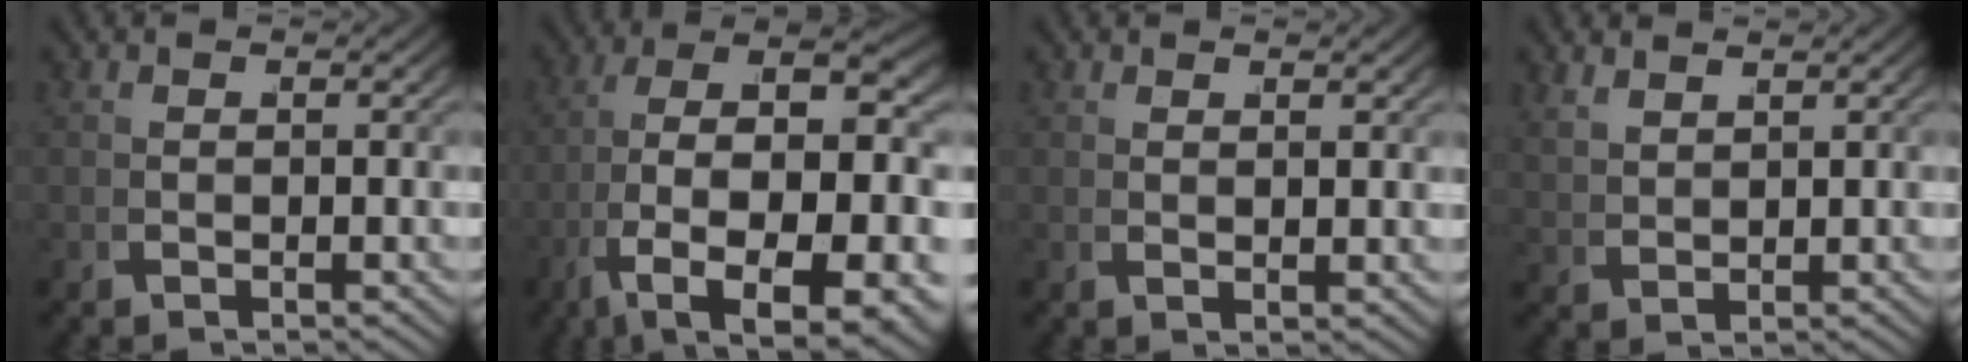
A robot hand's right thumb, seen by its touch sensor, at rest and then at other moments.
{"total": 13.9, "force": [-2.6, 6.6, 12.0], "torque": [-0.247, -0.059, -0.004]}
{"total": 1.0, "force": [0.9, -0.1, 0.5], "torque": [-0.007, 0.001, 0.020]}
{"total": 2.1, "force": [2.1, 0.3, 0.5], "torque": [-0.004, 0.005, 0.049]}